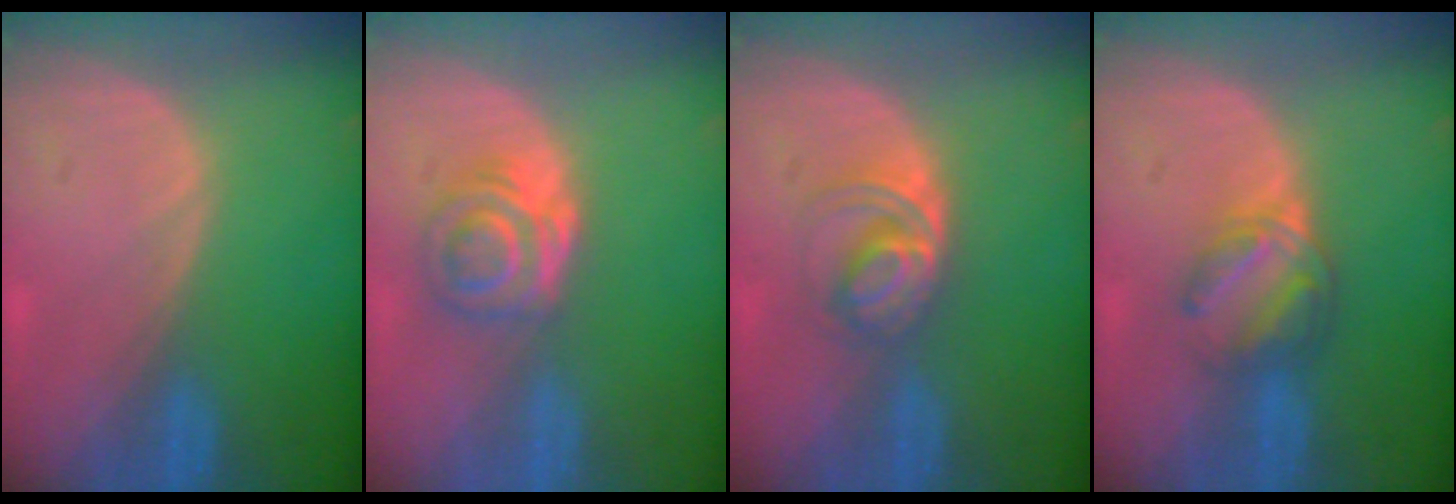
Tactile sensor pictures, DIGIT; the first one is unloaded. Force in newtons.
{"total": 6.3, "press": 5.2, "slide": 3.5}
{"total": 5.1, "press": 5.0, "slide": 1.3}
{"total": 6.2, "press": 5.3, "slide": 3.2}